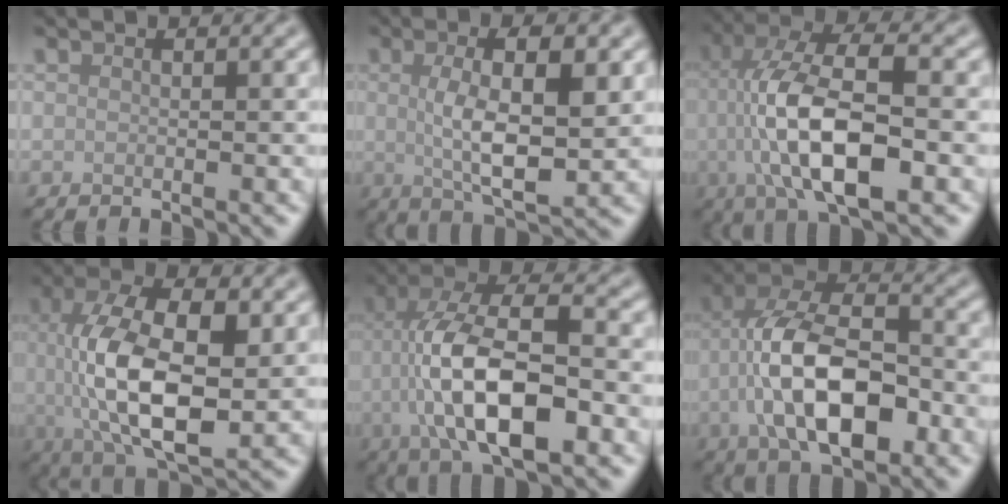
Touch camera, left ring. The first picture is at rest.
{"total": 6.9, "force": [0.8, 2.2, 6.5], "torque": [-0.111, -0.003, 0.013]}
{"total": 10.5, "force": [-1.3, 3.8, 9.7], "torque": [-0.181, 0.013, -0.027]}
{"total": 11.1, "force": [0.1, 5.4, 9.8], "torque": [-0.184, -0.004, 0.001]}
{"total": 11.1, "force": [-2.2, 4.4, 9.9], "torque": [-0.186, 0.011, -0.046]}
{"total": 10.6, "force": [-2.7, 5.2, 8.8], "torque": [-0.164, 0.009, -0.054]}